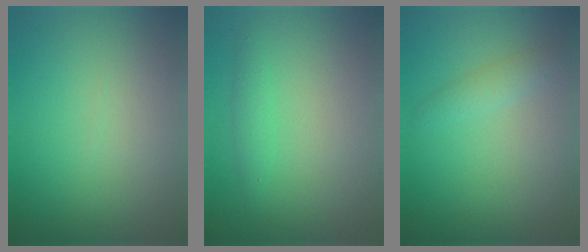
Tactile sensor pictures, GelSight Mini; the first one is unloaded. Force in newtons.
{"total": 1.3, "press": 1.3, "slide": 0.0}
{"total": 1.4, "press": 1.4, "slide": 0.0}